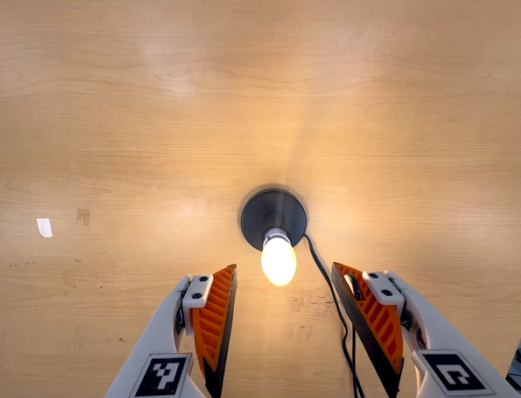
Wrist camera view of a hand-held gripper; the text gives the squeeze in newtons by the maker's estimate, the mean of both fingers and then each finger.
{"total": 0.0}